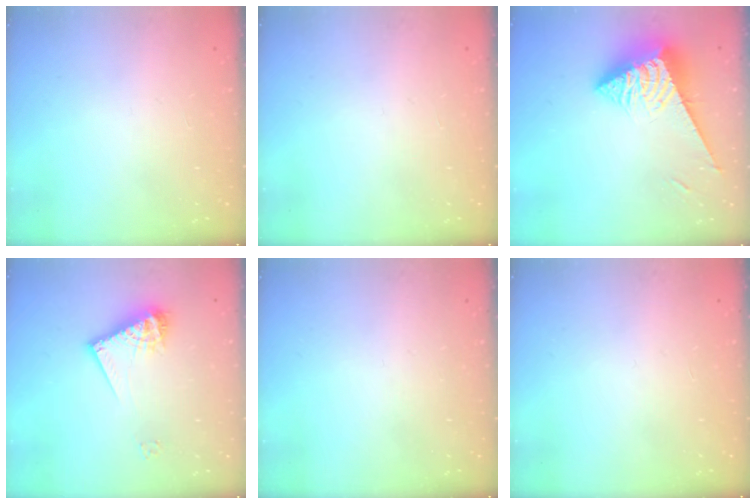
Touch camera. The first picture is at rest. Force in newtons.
{"total": 0.0}
{"total": 6.6, "press": 6.6, "slide": 0.8}
{"total": 12.1, "press": 12.0, "slide": 1.1}
{"total": 0.0}
{"total": 0.0}